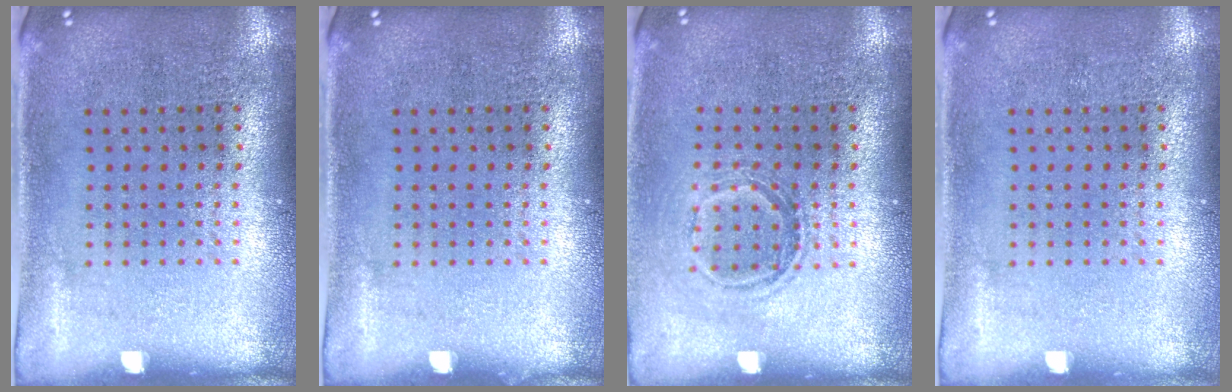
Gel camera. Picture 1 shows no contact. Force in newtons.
{"total": 0.0}
{"total": 1.1, "press": 1.0, "slide": 0.6}
{"total": 0.0}